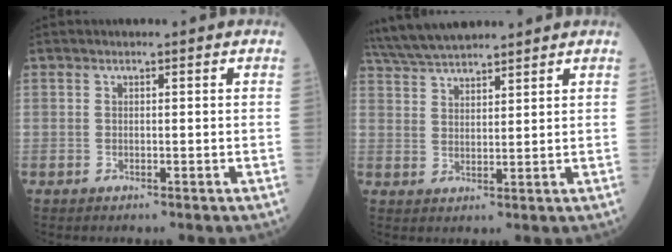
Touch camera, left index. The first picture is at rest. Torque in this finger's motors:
{"motor_torque": [0.17, -0.67, 0.17, 0.04]}